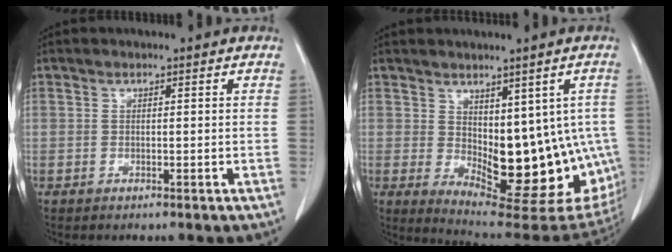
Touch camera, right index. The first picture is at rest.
{"total": 17.7, "force": [-2.1, 8.4, 15.4], "torque": [-0.151, -0.004, -0.004]}